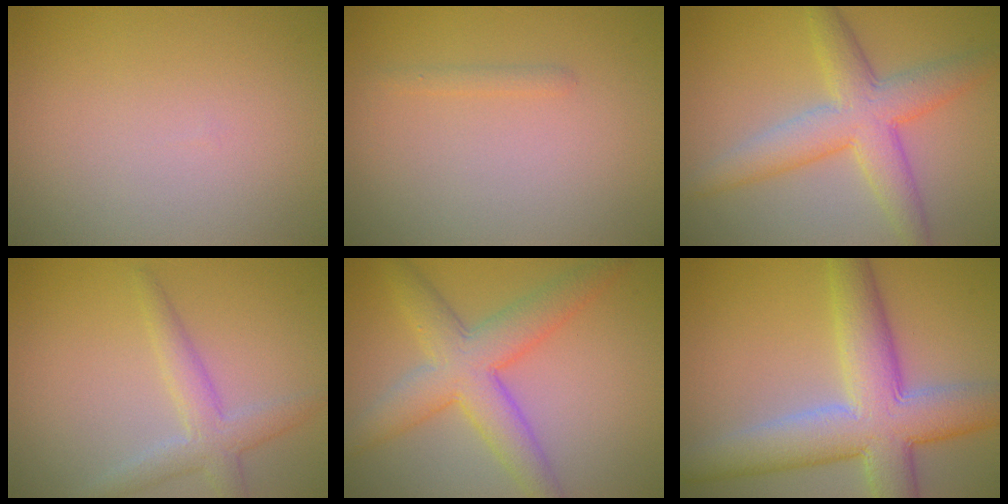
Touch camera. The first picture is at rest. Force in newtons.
{"total": 0.7, "press": 0.7, "slide": 0.0}
{"total": 5.9, "press": 5.9, "slide": 0.2}
{"total": 3.0, "press": 3.0, "slide": 0.1}
{"total": 6.3, "press": 6.3, "slide": 0.1}
{"total": 9.2, "press": 9.2, "slide": 0.4}